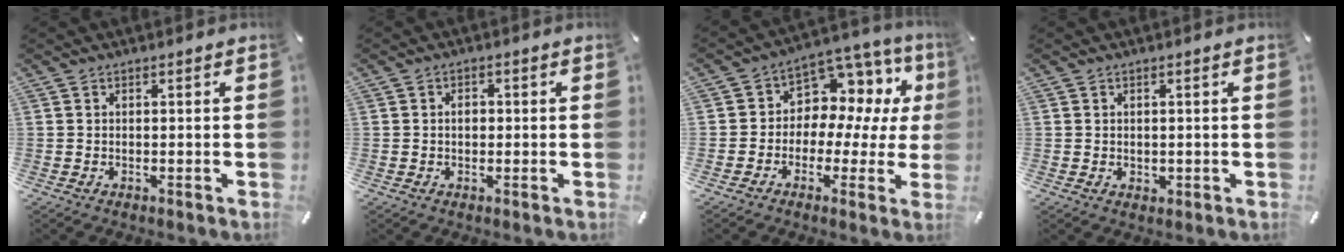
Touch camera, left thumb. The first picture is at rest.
{"total": 2.1, "force": [0.0, 1.5, 1.5], "torque": [-0.021, 0.002, -0.004]}
{"total": 8.7, "force": [1.8, 7.5, 4.0], "torque": [-0.075, -0.022, 0.038]}
{"total": 1.0, "force": [0.2, 1.0, 0.3], "torque": [-0.006, 0.005, 0.003]}